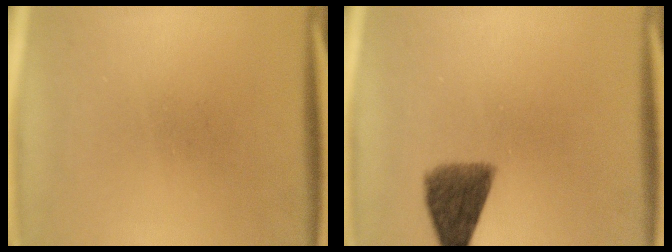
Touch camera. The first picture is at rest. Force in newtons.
{"total": 7.0}